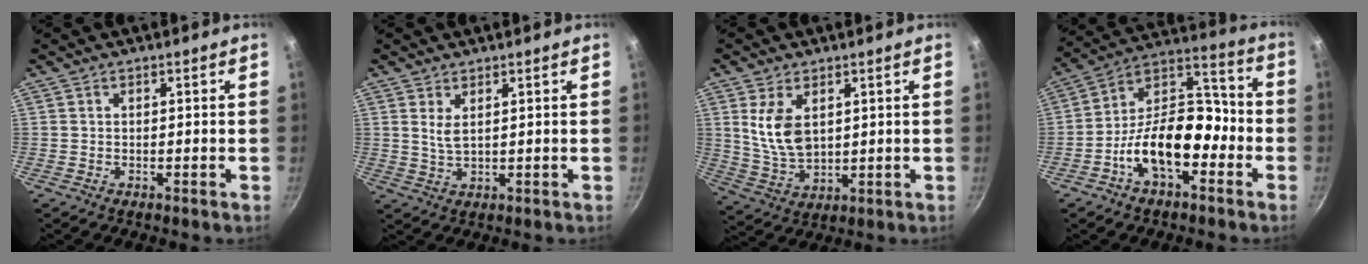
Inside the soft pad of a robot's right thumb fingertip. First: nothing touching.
{"total": 3.1, "force": [1.3, 1.2, 2.5], "torque": [-0.048, -0.013, 0.029]}
{"total": 9.3, "force": [2.8, 5.4, 7.0], "torque": [-0.126, -0.030, 0.067]}
{"total": 16.6, "force": [-6.1, 9.3, 12.3], "torque": [-0.167, 0.070, -0.116]}